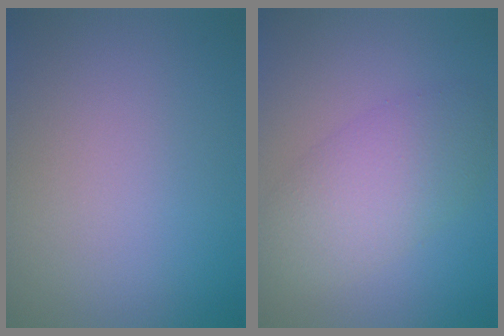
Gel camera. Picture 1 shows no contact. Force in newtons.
{"total": 5.4, "press": 5.4, "slide": 0.1}